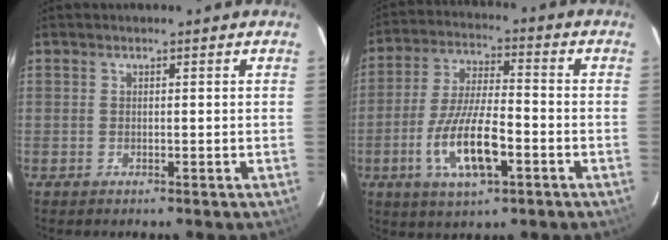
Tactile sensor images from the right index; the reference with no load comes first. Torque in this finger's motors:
{"motor_torque": [1.34, -0.80, 0.44, 0.21]}